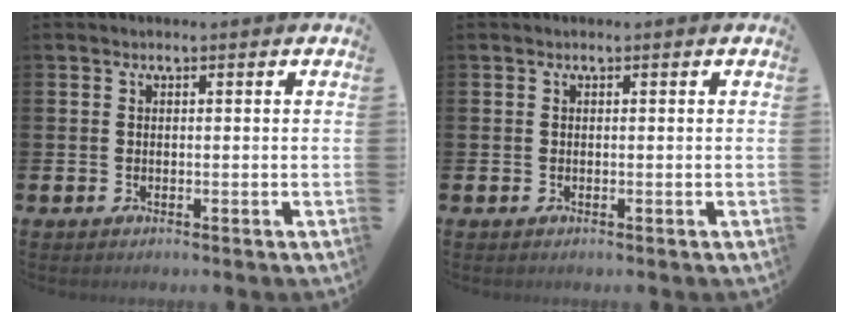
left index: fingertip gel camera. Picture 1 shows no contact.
{"total": 0.0}